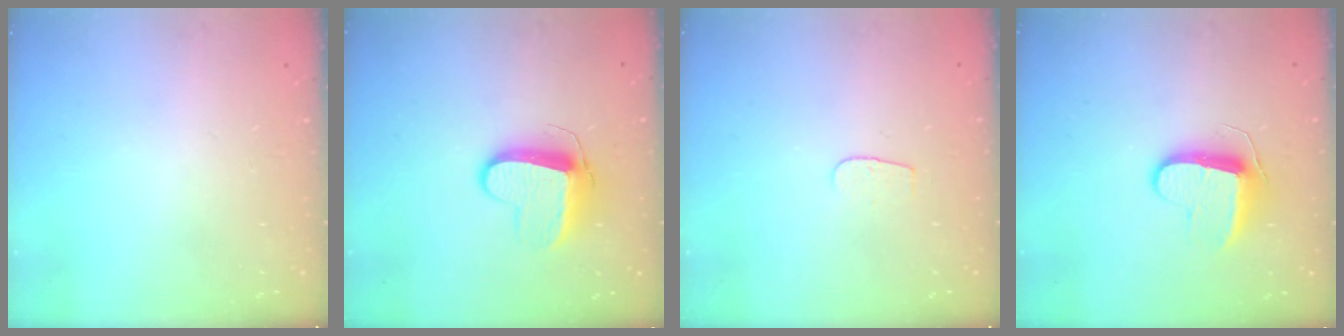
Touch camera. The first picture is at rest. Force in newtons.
{"total": 9.5, "press": 9.5, "slide": 0.2}
{"total": 3.7, "press": 3.7, "slide": 0.4}
{"total": 9.4, "press": 9.4, "slide": 0.5}